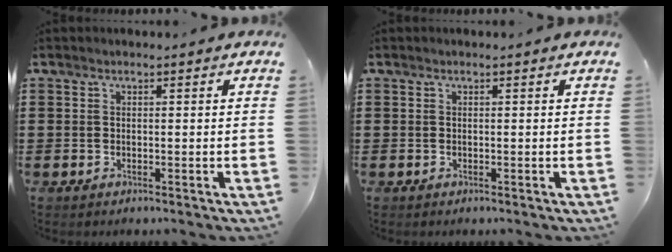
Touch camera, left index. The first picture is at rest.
{"total": 0.0}